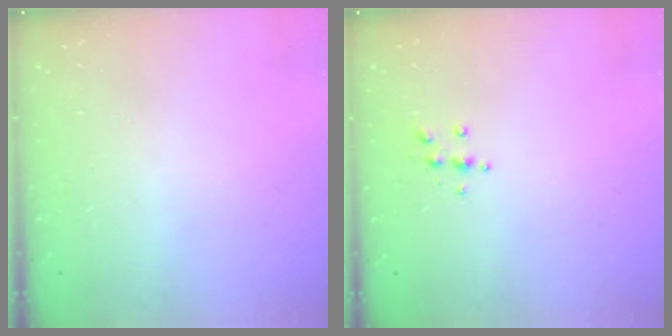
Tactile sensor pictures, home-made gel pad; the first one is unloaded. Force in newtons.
{"total": 4.3, "press": 4.3, "slide": 0.5}